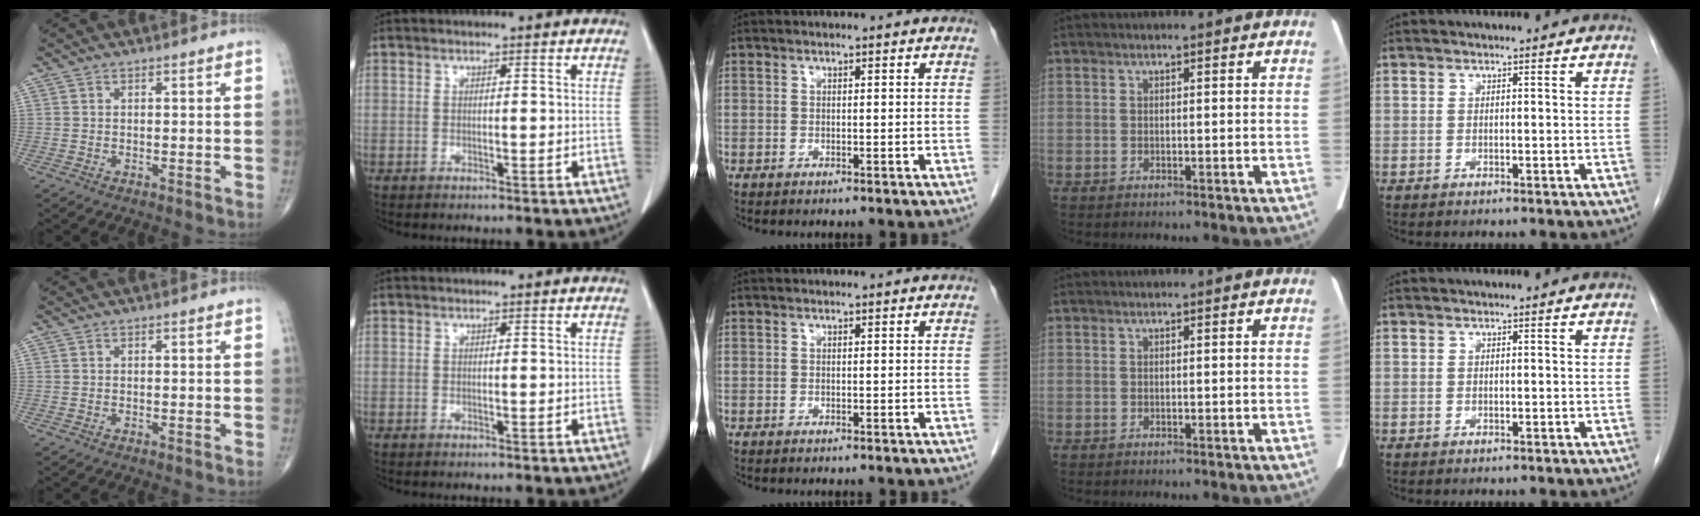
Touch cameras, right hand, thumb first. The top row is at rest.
{}